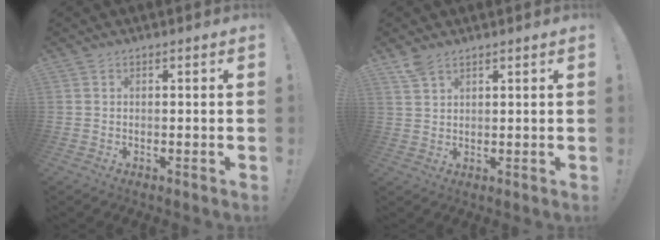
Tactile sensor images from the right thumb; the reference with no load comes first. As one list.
[{"total": 4.2, "force": [3.4, 1.6, 1.9], "torque": [-0.027, -0.019, 0.063]}]